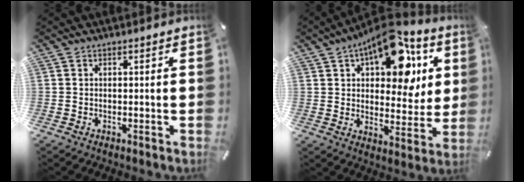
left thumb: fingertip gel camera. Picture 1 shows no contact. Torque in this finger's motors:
{"motor_torque": [0.91, 1.43, 2.12, -0.65, 0.21]}